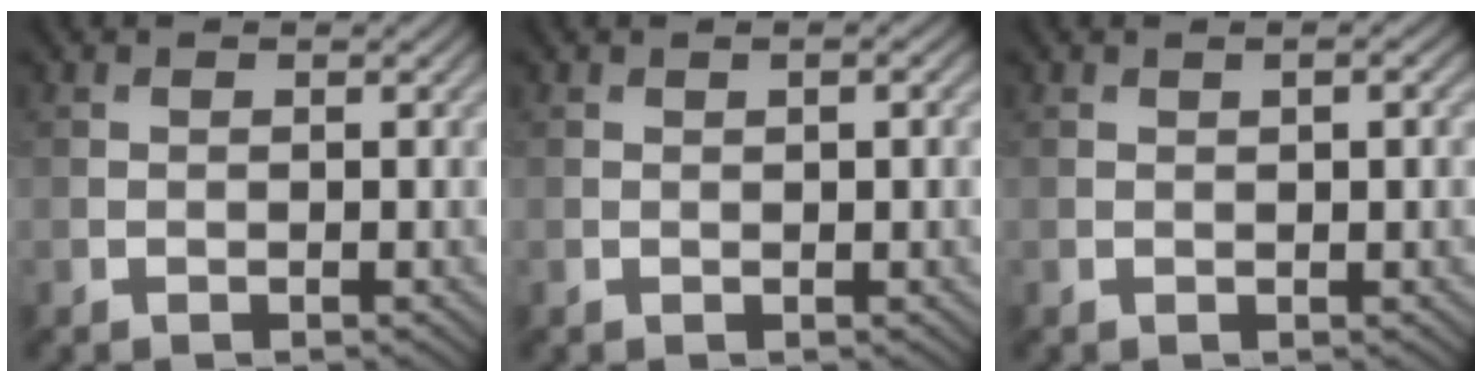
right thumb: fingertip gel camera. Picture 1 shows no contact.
{"total": 0.6, "force": [0.2, 0.1, 0.6], "torque": [-0.012, -0.002, 0.007]}
{"total": 0.9, "force": [0.3, 0.1, 0.9], "torque": [-0.016, -0.001, 0.009]}